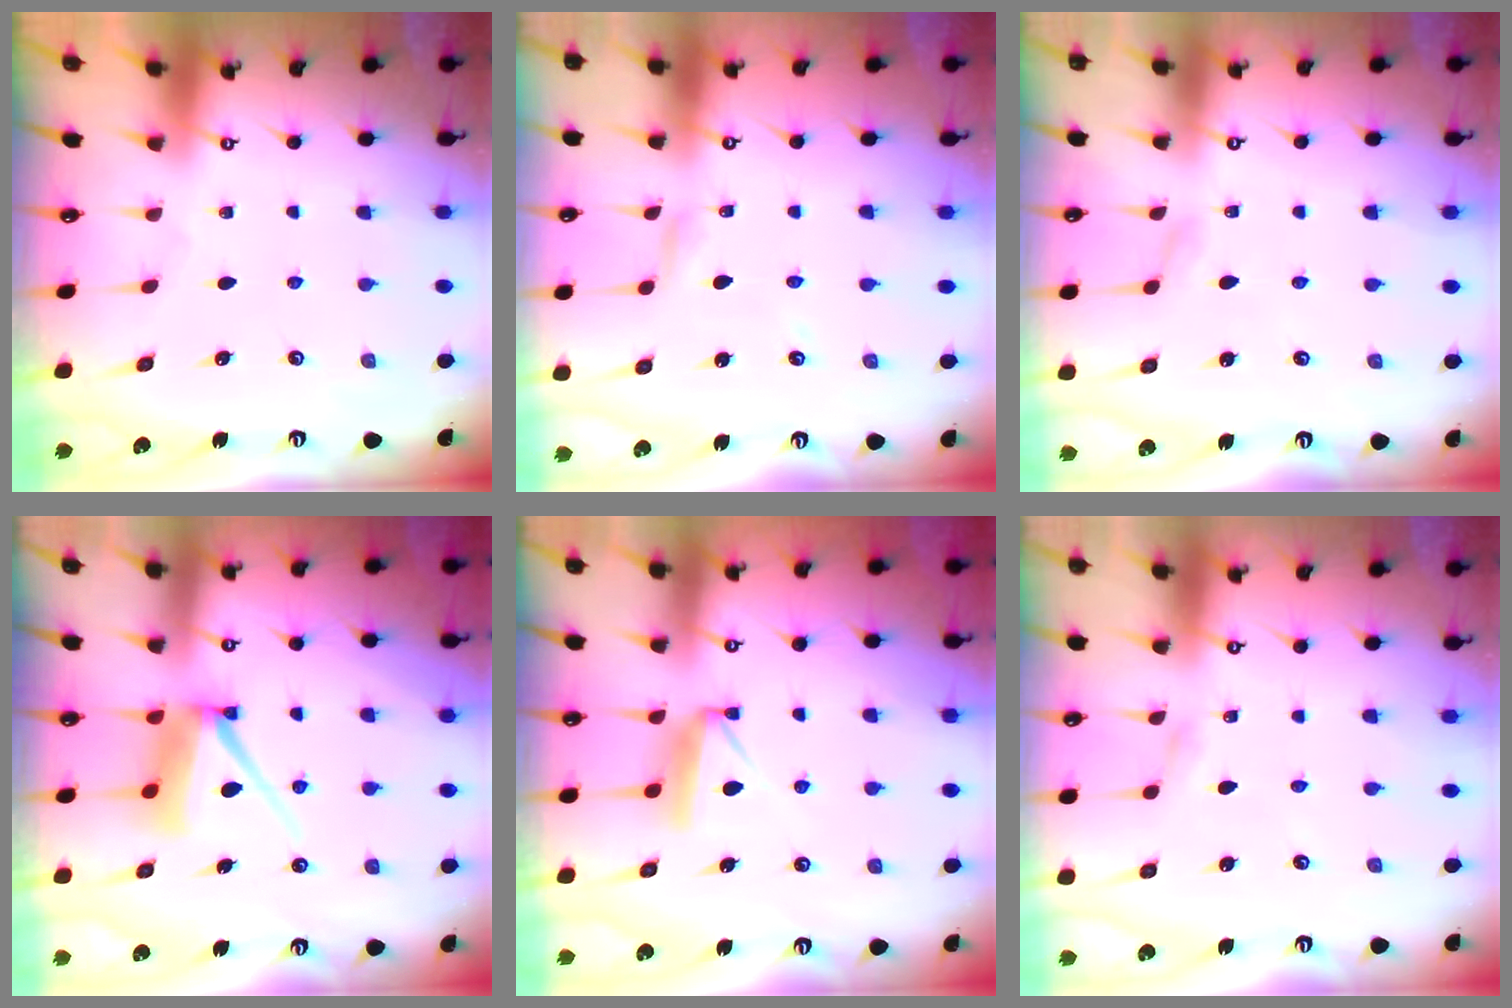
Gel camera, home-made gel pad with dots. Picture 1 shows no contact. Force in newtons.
{"total": 3.2, "press": 3.2, "slide": 0.2}
{"total": 2.8, "press": 2.8, "slide": 0.4}
{"total": 8.8, "press": 8.7, "slide": 0.9}
{"total": 7.9, "press": 7.9, "slide": 0.7}
{"total": 2.9, "press": 2.9, "slide": 0.4}